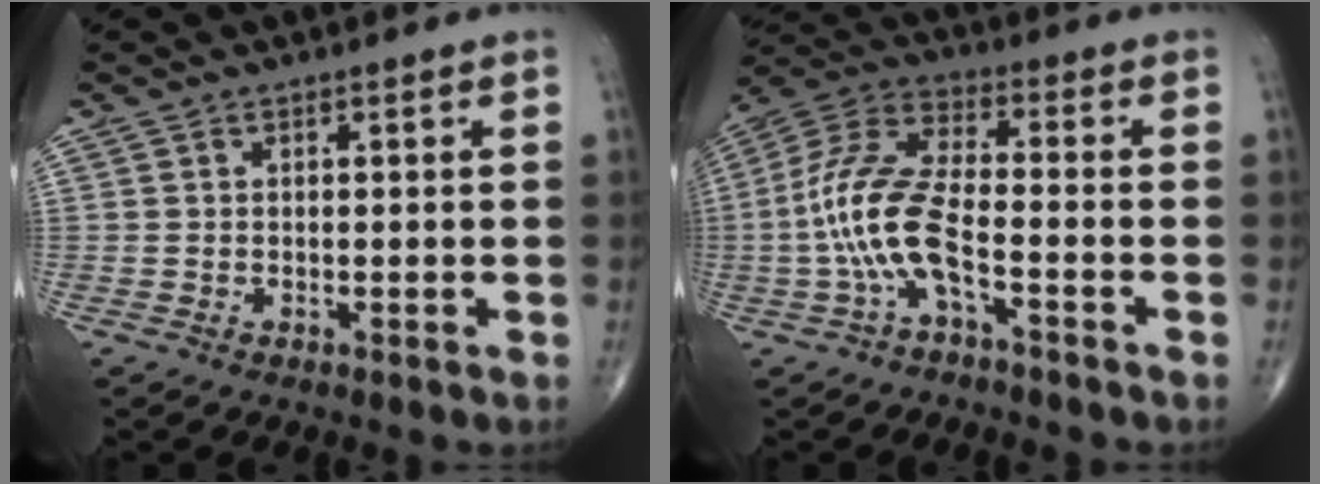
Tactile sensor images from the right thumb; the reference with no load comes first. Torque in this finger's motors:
{"motor_torque": [2.08, 2.93, 0.95, -1.04, 0.55]}